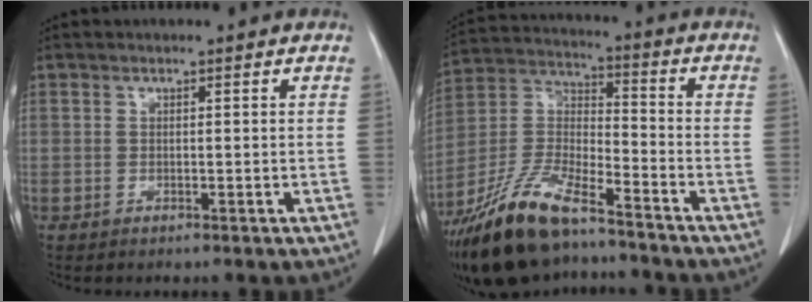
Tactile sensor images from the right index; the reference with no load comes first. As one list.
[{"total": 18.0, "force": [-13.4, 4.7, 11.0], "torque": [-0.246, -0.015, -0.251]}]